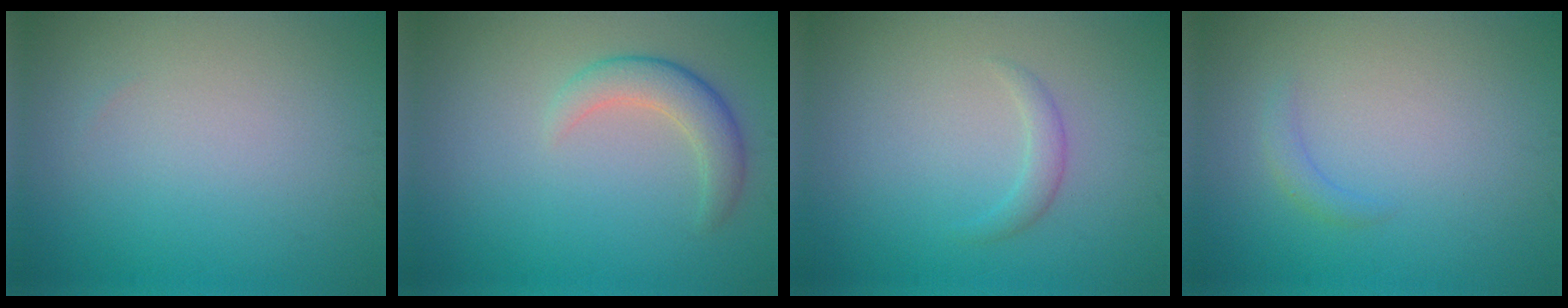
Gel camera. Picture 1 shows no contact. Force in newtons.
{"total": 2.9, "press": 2.9, "slide": 0.2}
{"total": 1.3, "press": 1.3, "slide": 0.0}
{"total": 1.0, "press": 1.0, "slide": 0.1}